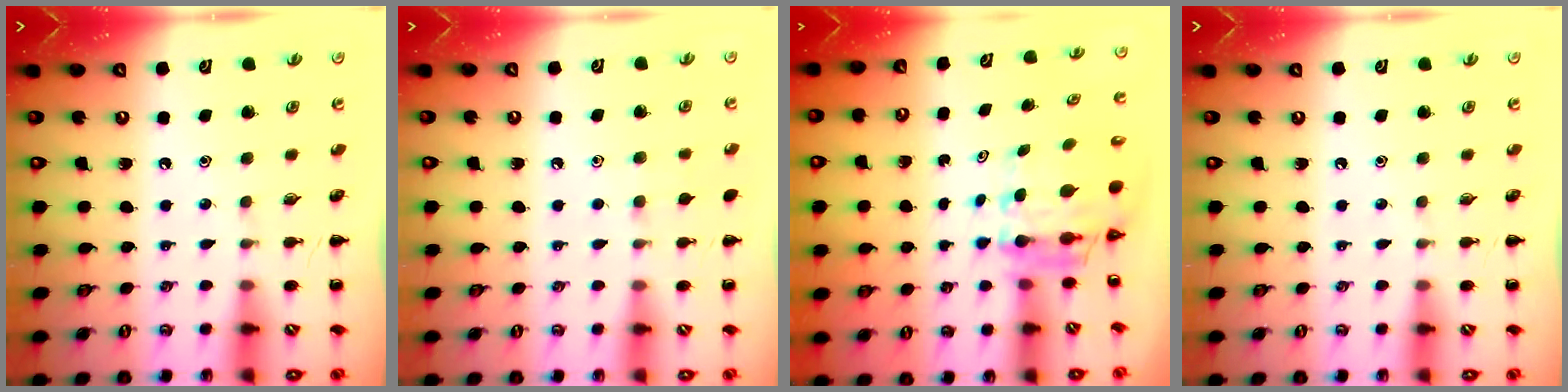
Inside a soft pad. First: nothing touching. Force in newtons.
{"total": 4.9, "press": 4.5, "slide": 1.9}
{"total": 5.9, "press": 5.6, "slide": 1.7}
{"total": 0.0}